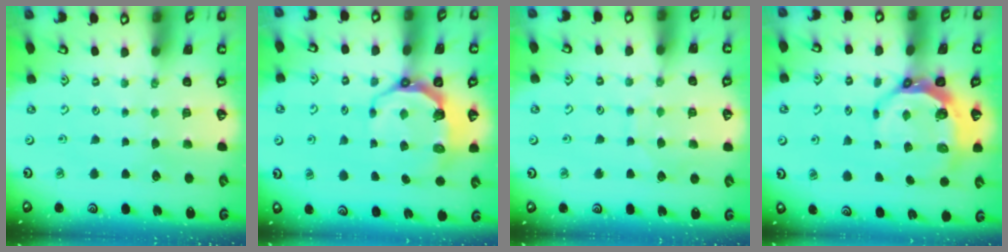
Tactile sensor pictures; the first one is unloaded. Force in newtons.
{"total": 7.8, "press": 6.4, "slide": 4.4}
{"total": 6.1, "press": 6.1, "slide": 0.5}
{"total": 7.9, "press": 6.9, "slide": 4.0}